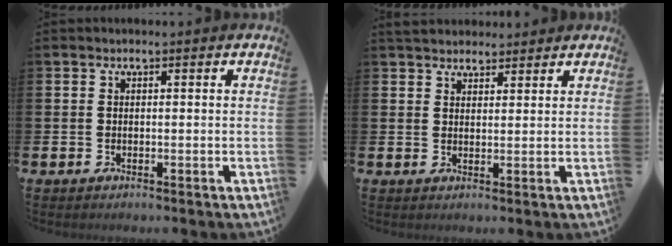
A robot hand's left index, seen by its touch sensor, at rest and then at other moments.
{"total": 3.6, "force": [3.4, 1.2, 0.3], "torque": [-0.005, -0.011, 0.062]}